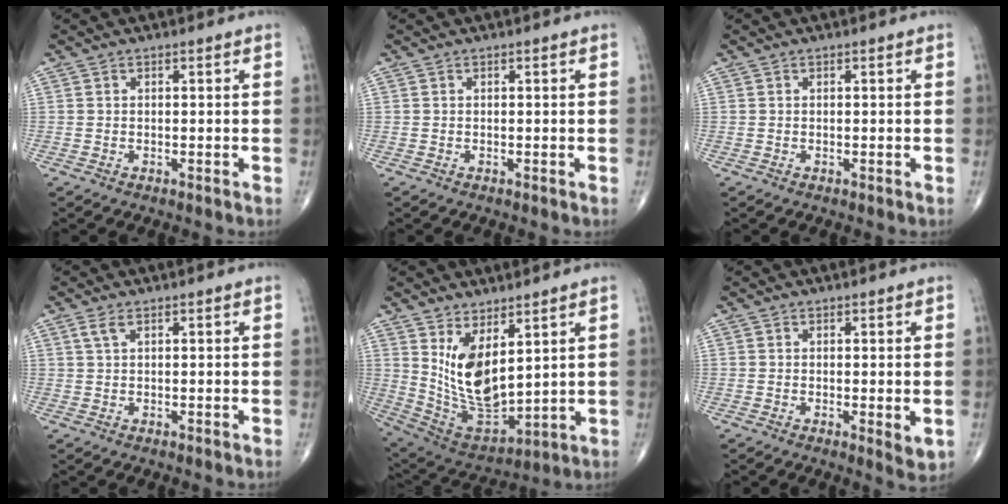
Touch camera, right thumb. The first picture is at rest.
{"total": 0.0}
{"total": 0.0}
{"total": 2.1, "force": [1.1, 0.9, 1.5], "torque": [-0.037, 0.007, 0.028]}
{"total": 13.3, "force": [4.7, 6.4, 10.7], "torque": [-0.179, -0.038, 0.114]}
{"total": 2.9, "force": [-0.3, 0.9, 2.7], "torque": [-0.039, -0.010, -0.005]}